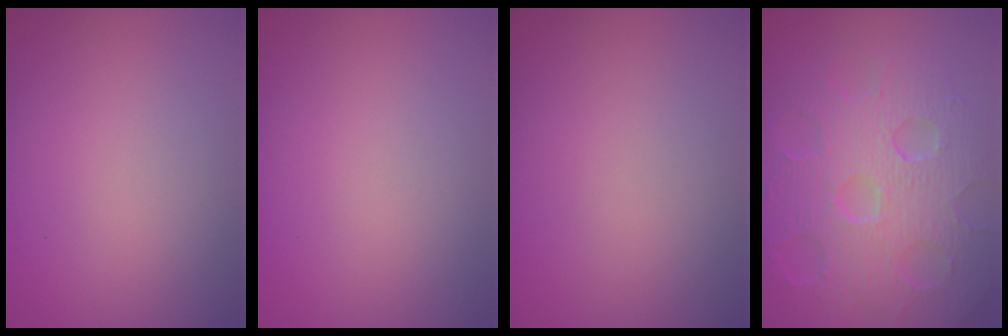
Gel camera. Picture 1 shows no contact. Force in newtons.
{"total": 0.0}
{"total": 0.0}
{"total": 8.6, "press": 6.1, "slide": 6.0}